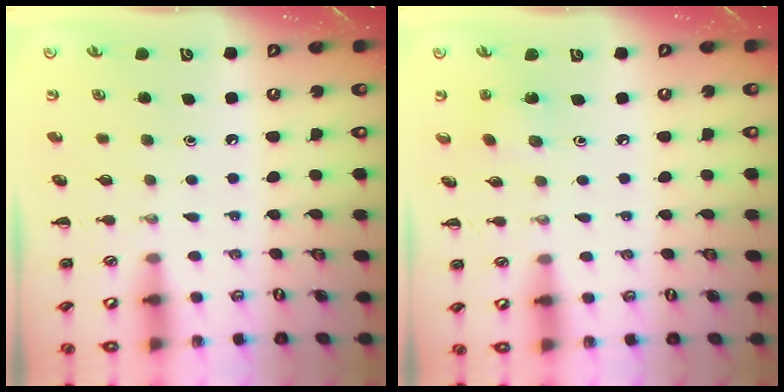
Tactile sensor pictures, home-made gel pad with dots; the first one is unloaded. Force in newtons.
{"total": 1.8, "press": 1.6, "slide": 0.6}